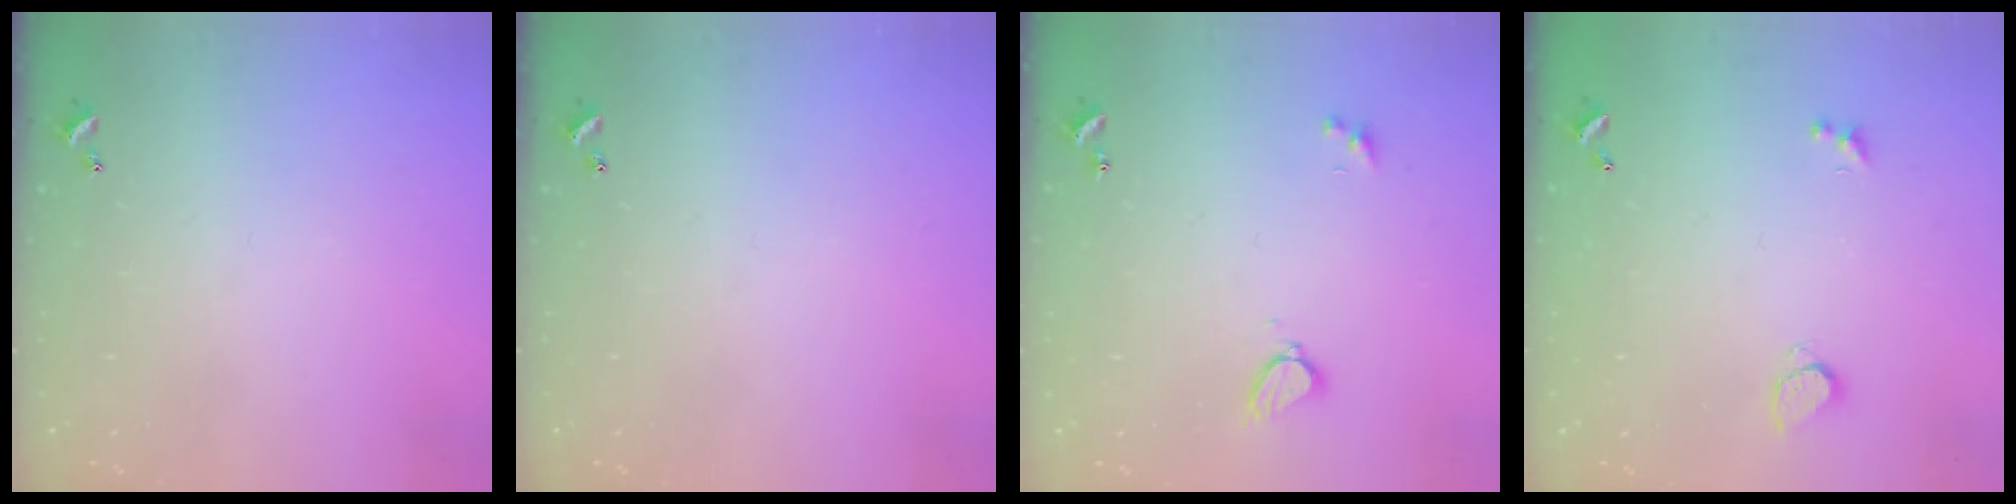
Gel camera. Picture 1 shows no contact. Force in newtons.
{"total": 0.0}
{"total": 2.7, "press": 2.7, "slide": 0.2}
{"total": 0.9, "press": 0.7, "slide": 0.5}